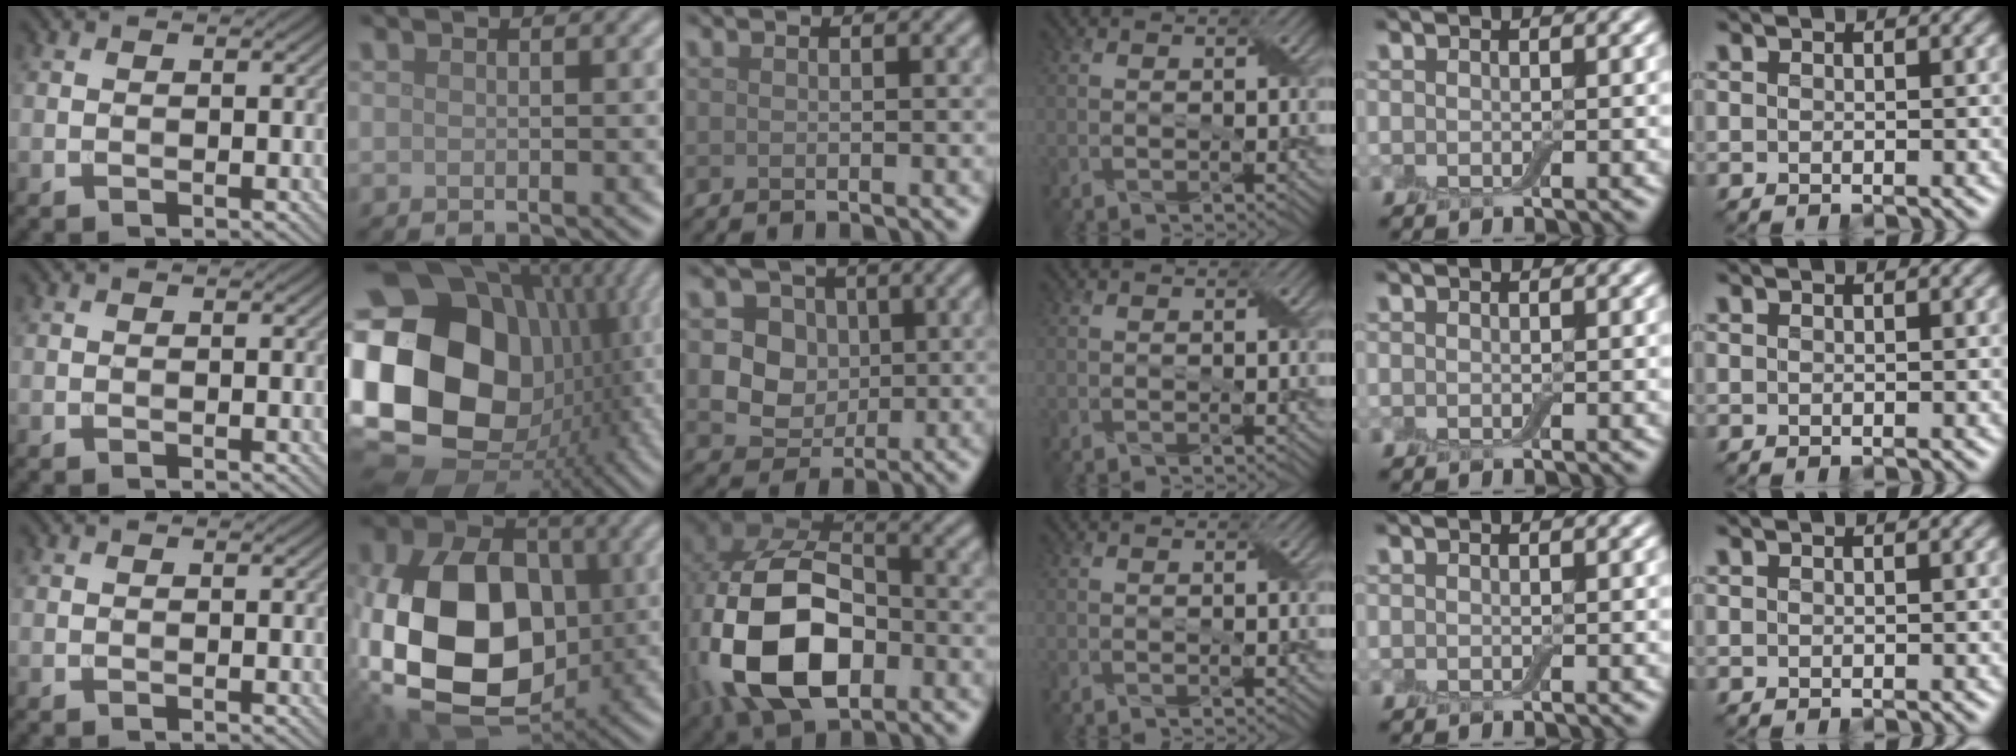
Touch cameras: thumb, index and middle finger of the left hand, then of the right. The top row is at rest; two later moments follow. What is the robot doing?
{"motion": "fold", "object": "aluminum foil"}